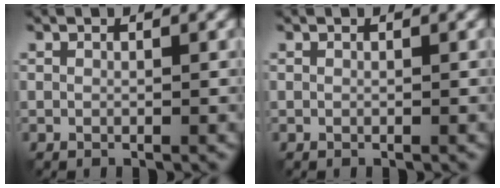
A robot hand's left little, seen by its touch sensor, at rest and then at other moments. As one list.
[{"total": 0.0}]